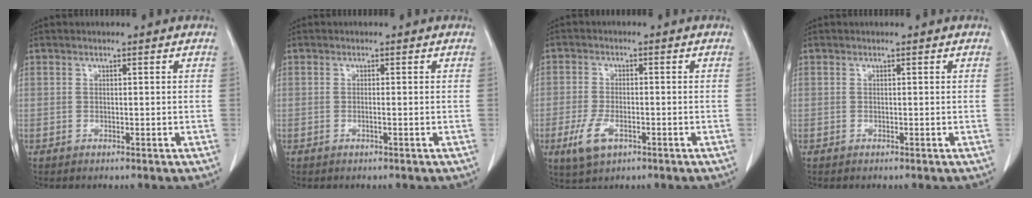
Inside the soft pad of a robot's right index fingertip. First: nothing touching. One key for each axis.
{"total": 0.6, "fx": -0.2, "fy": -0.1, "fz": 0.5, "tx": -0.009, "ty": 0.001, "tz": -0.004}
{"total": 5.3, "fx": -2.4, "fy": 2.6, "fz": 3.9, "tx": -0.089, "ty": -0.007, "tz": -0.040}
{"total": 0.0}